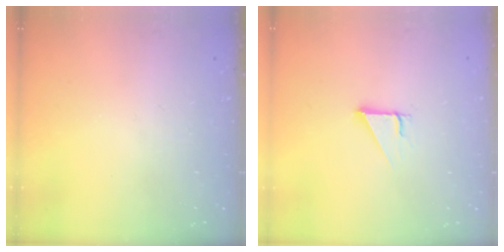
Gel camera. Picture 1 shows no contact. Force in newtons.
{"total": 2.7, "press": 2.7, "slide": 0.3}